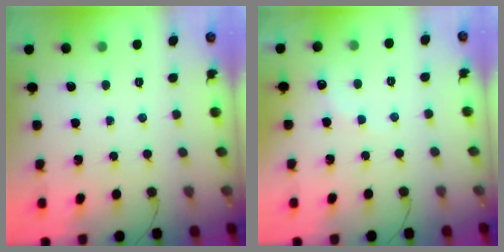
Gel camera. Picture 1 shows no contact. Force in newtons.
{"total": 6.3, "press": 6.3, "slide": 0.9}